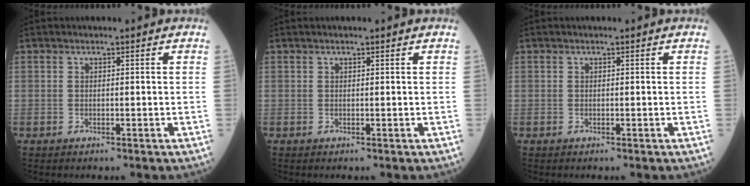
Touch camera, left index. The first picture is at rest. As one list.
[{"total": 0.0}, {"total": 0.0}]